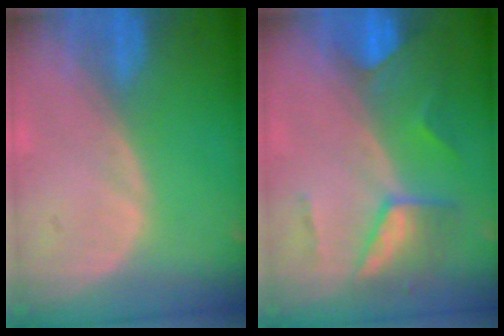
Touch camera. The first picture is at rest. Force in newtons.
{"total": 7.3, "press": 6.5, "slide": 3.3}